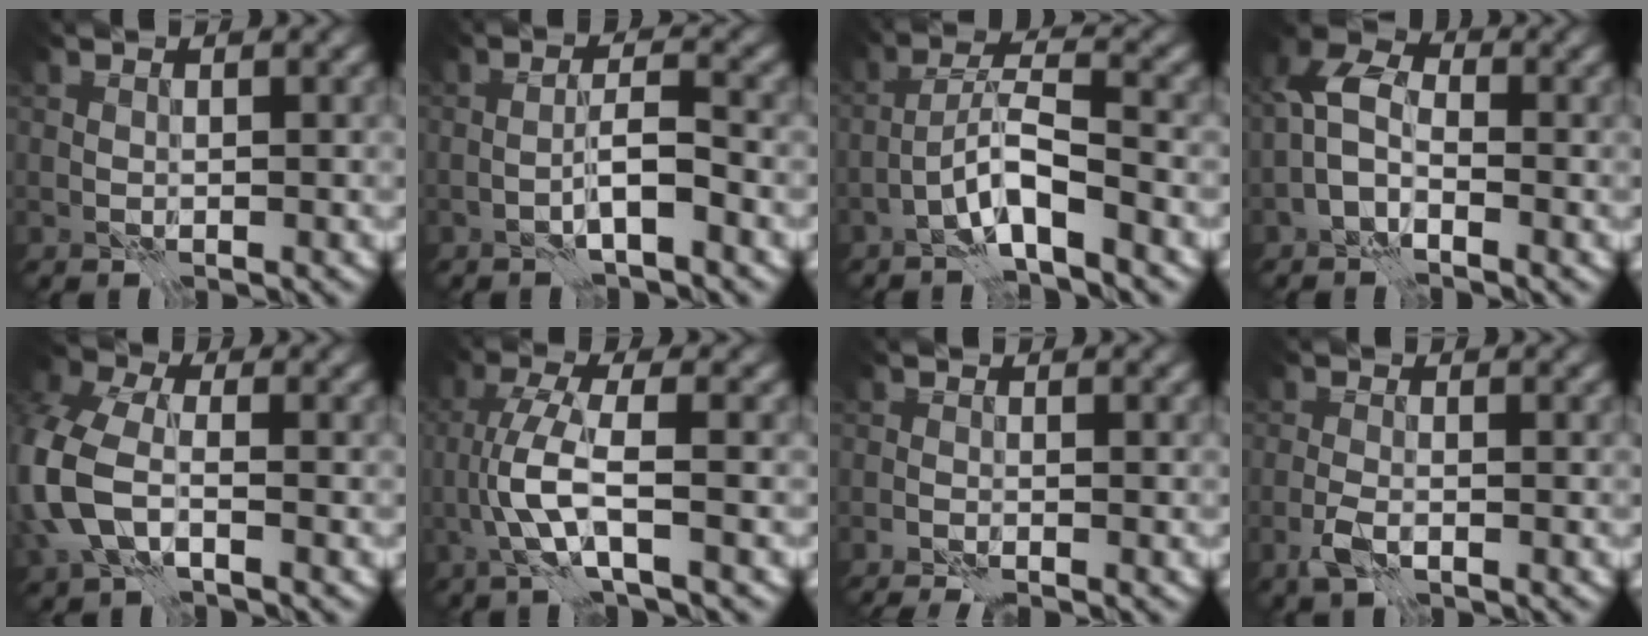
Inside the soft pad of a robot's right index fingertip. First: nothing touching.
{"total": 2.3, "force": [-1.2, -0.1, 2.0], "torque": [-0.034, 0.014, -0.030]}
{"total": 4.1, "force": [-2.7, 0.2, 3.1], "torque": [-0.054, 0.019, -0.057]}
{"total": 3.5, "force": [-1.0, 1.9, 2.8], "torque": [-0.053, 0.019, -0.035]}
{"total": 7.3, "force": [-1.9, 4.7, 5.2], "torque": [-0.153, -0.007, -0.043]}
{"total": 4.2, "force": [-1.2, 0.5, 3.9], "torque": [-0.089, 0.011, -0.032]}
{"total": 1.3, "force": [-1.0, -0.6, 0.6], "torque": [-0.010, 0.002, -0.018]}
{"total": 2.0, "force": [-1.3, 0.6, 1.4], "torque": [-0.034, -0.001, -0.032]}